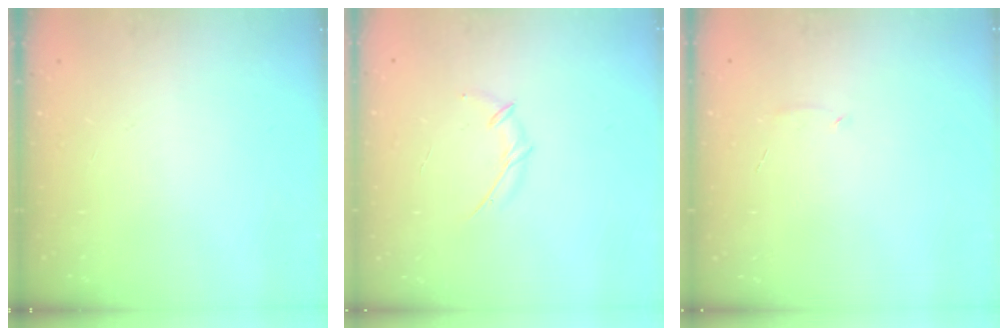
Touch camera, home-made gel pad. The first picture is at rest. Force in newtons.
{"total": 4.8, "press": 4.7, "slide": 1.0}
{"total": 5.0, "press": 4.9, "slide": 1.1}